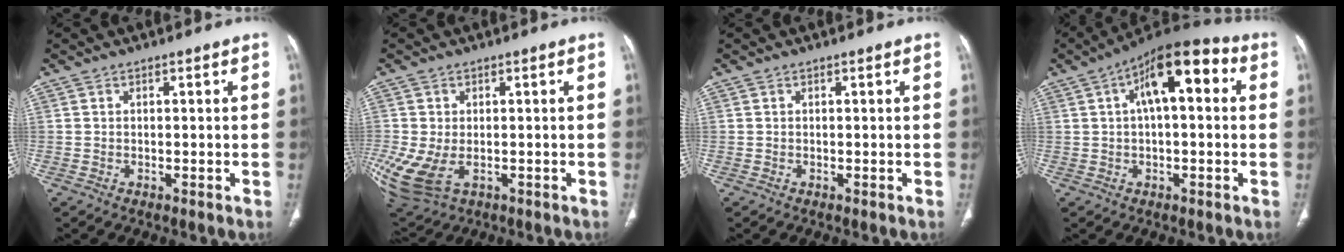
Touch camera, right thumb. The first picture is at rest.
{"total": 11.8, "force": [-2.9, 7.8, 8.4], "torque": [-0.211, -0.015, -0.035]}
{"total": 0.0}
{"total": 13.9, "force": [3.6, 5.9, 12.0], "torque": [-0.166, 0.034, 0.046]}